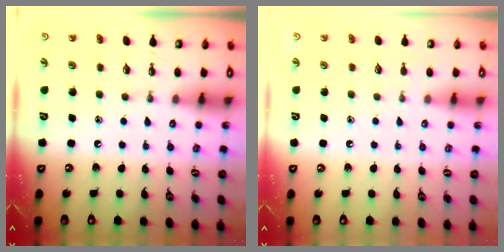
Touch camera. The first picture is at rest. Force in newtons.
{"total": 2.8, "press": 2.8, "slide": 0.2}